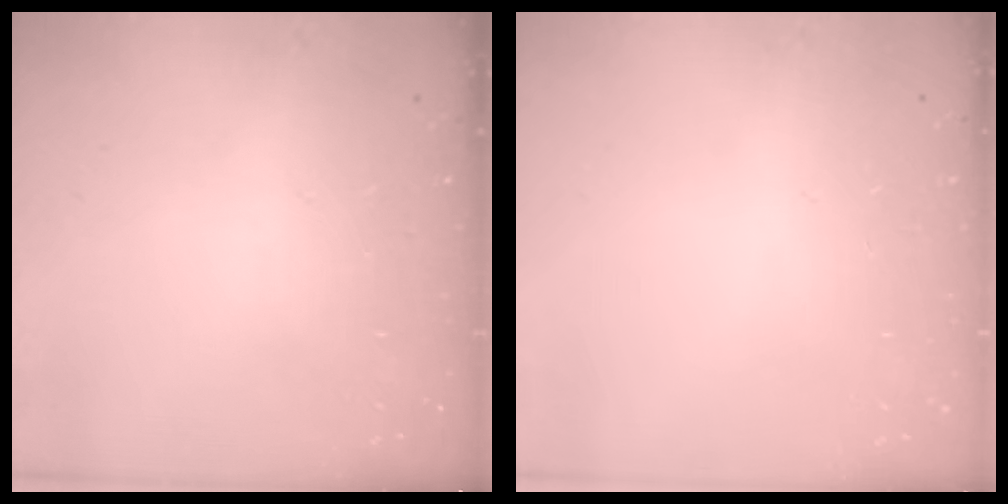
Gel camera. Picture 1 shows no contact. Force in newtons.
{"total": 0.0}